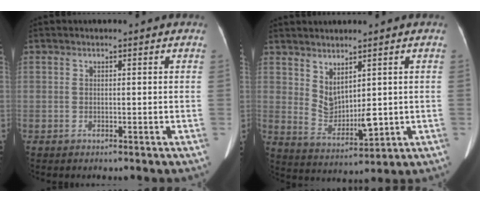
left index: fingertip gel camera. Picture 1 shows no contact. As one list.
[{"total": 5.6, "force": [1.8, 2.5, 4.7], "torque": [-0.095, -0.007, 0.054]}]